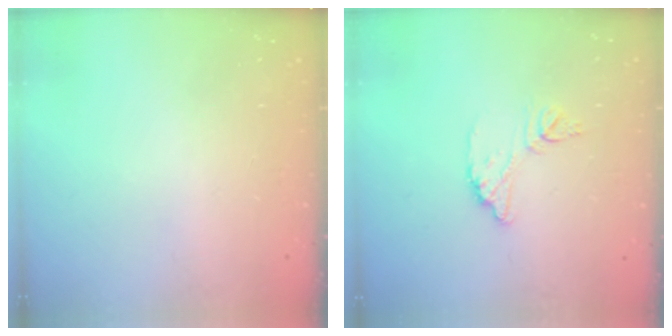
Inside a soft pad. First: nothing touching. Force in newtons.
{"total": 8.8, "press": 8.7, "slide": 0.5}